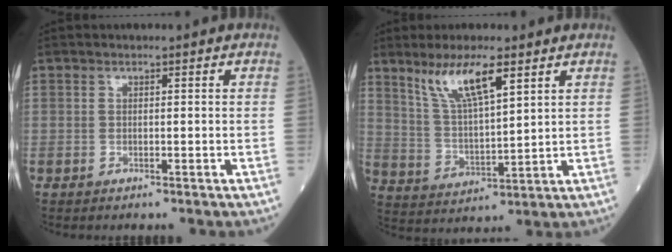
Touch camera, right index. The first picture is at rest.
{"total": 9.3, "force": [5.8, 1.5, 7.1], "torque": [-0.141, 0.000, 0.115]}